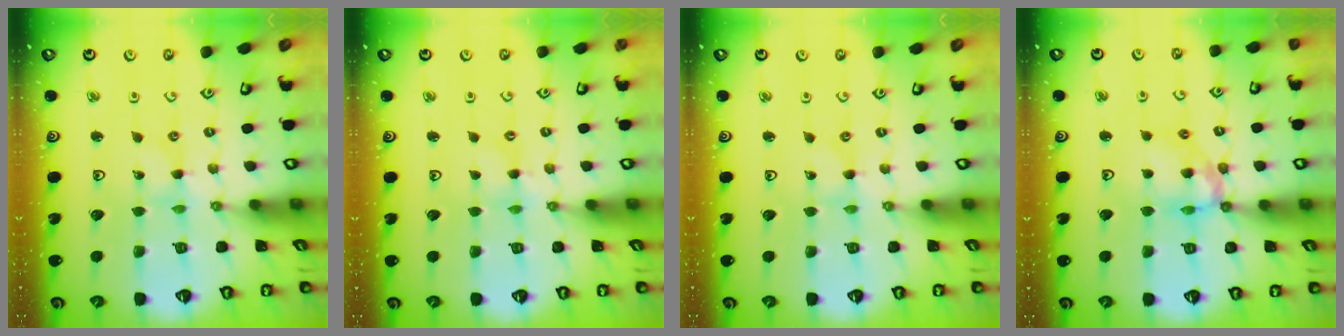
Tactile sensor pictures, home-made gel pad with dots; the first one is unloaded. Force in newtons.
{"total": 1.3, "press": 1.3, "slide": 0.2}
{"total": 0.0}
{"total": 11.7, "press": 11.6, "slide": 1.3}